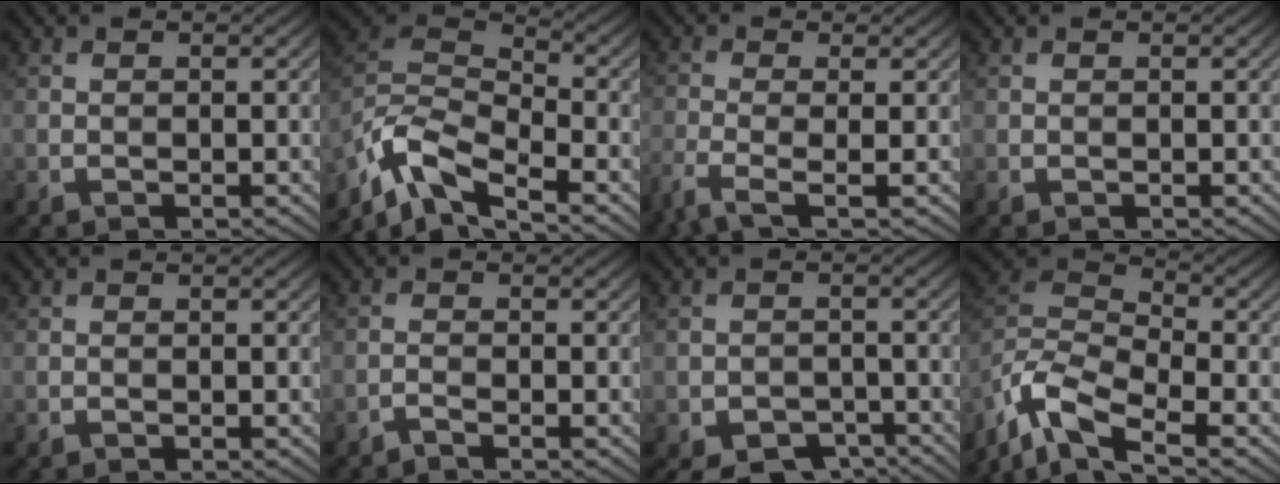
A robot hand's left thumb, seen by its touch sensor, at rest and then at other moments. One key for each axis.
{"total": 9.4, "fx": -6.8, "fy": 3.5, "fz": 5.6, "tx": -0.125, "ty": -0.005, "tz": -0.149}
{"total": 3.8, "fx": -2.2, "fy": 0.8, "fz": 3.0, "tx": -0.068, "ty": -0.005, "tz": -0.058}
{"total": 0.0}
{"total": 0.0}
{"total": 0.9, "fx": -0.9, "fy": -0.1, "fz": 0.4, "tx": -0.006, "ty": 0.006, "tz": -0.025}
{"total": 5.1, "fx": -3.9, "fy": 2.6, "fz": 2.0, "tx": -0.033, "ty": -0.006, "tz": -0.063}
{"total": 11.6, "fx": -7.9, "fy": 4.4, "fz": 7.3, "tx": -0.167, "ty": -0.007, "tz": -0.163}